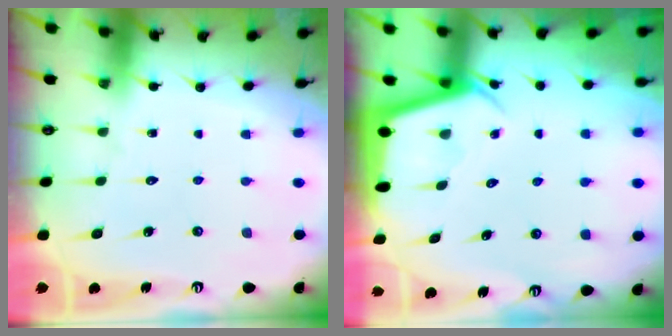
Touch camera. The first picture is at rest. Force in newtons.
{"total": 2.9, "press": 2.9, "slide": 0.3}